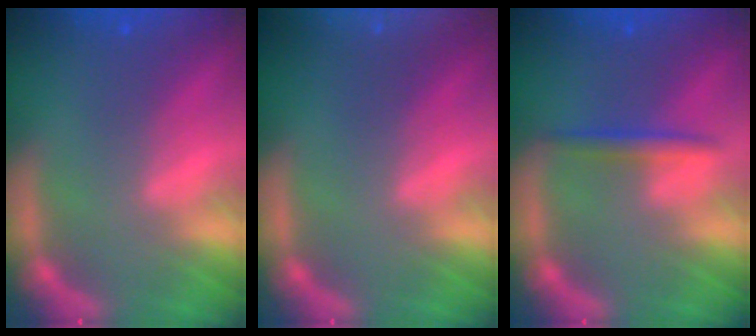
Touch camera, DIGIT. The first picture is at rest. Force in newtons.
{"total": 9.0}
{"total": 1.9}